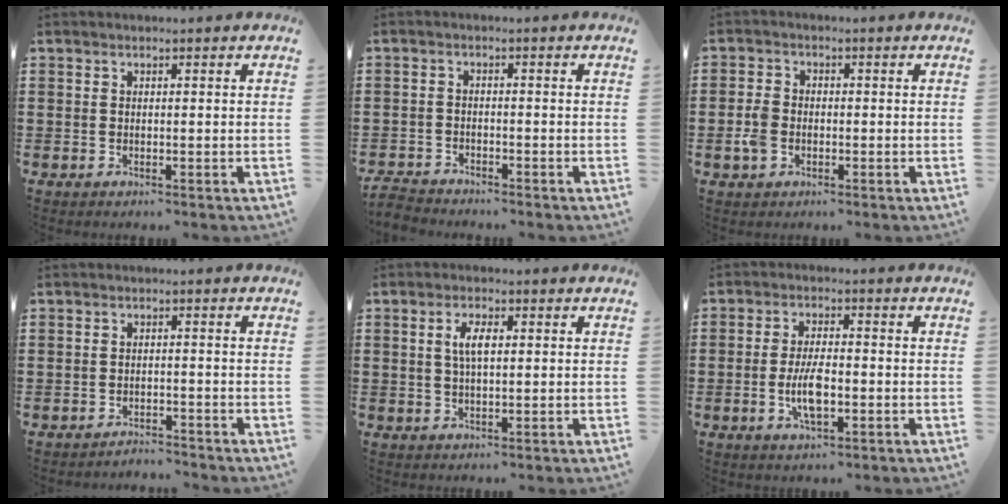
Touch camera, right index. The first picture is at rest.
{"total": 2.3, "force": [-2.3, 0.1, 0.1], "torque": [-0.008, -0.003, -0.048]}
{"total": 3.3, "force": [-1.1, 2.3, 2.2], "torque": [-0.061, -0.005, -0.026]}
{"total": 2.2, "force": [-2.1, 0.0, -0.4], "torque": [0.001, 0.002, -0.048]}
{"total": 3.6, "force": [0.6, 1.2, 3.3], "torque": [-0.067, 0.007, 0.008]}
{"total": 5.9, "force": [-1.4, 2.2, 5.2], "torque": [-0.111, -0.001, -0.029]}